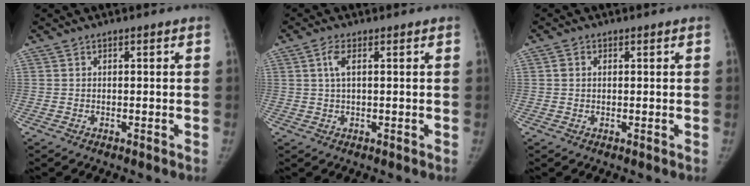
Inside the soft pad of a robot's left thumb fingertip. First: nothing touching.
{"total": 2.8, "force": [0.7, 1.0, 2.5], "torque": [-0.058, 0.008, 0.016]}
{"total": 1.5, "force": [0.2, 1.1, 0.9], "torque": [-0.014, 0.007, 0.003]}